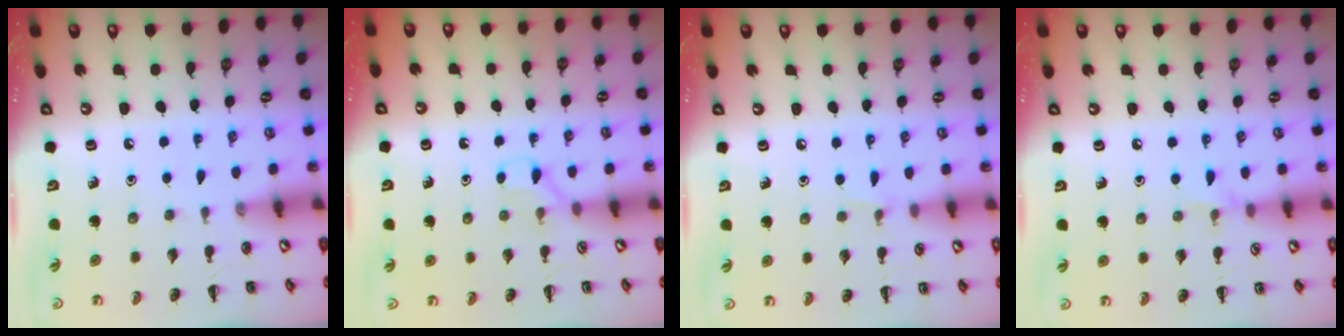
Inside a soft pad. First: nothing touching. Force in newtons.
{"total": 3.4, "press": 3.1, "slide": 1.3}
{"total": 3.7, "press": 3.6, "slide": 1.1}
{"total": 4.6, "press": 4.4, "slide": 1.5}